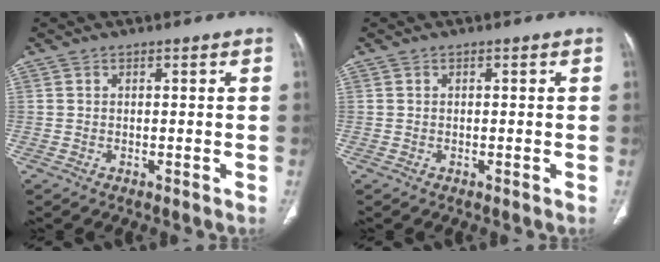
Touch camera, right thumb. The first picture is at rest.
{"total": 0.0}